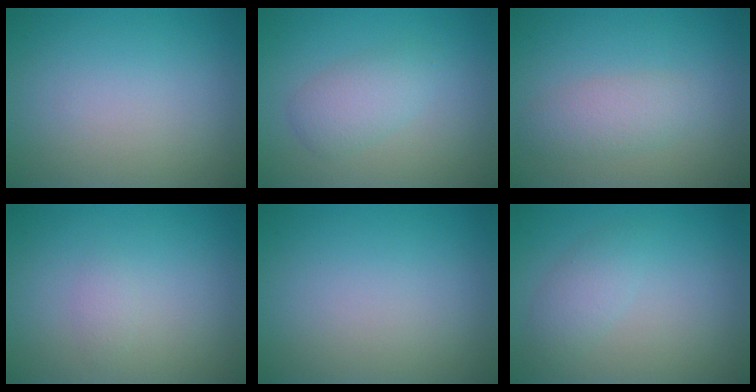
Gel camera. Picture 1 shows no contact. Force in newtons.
{"total": 2.7, "press": 2.7, "slide": 0.1}
{"total": 2.5, "press": 2.5, "slide": 0.1}
{"total": 0.8, "press": 0.8, "slide": 0.0}
{"total": 0.0}
{"total": 2.0, "press": 2.0, "slide": 0.1}